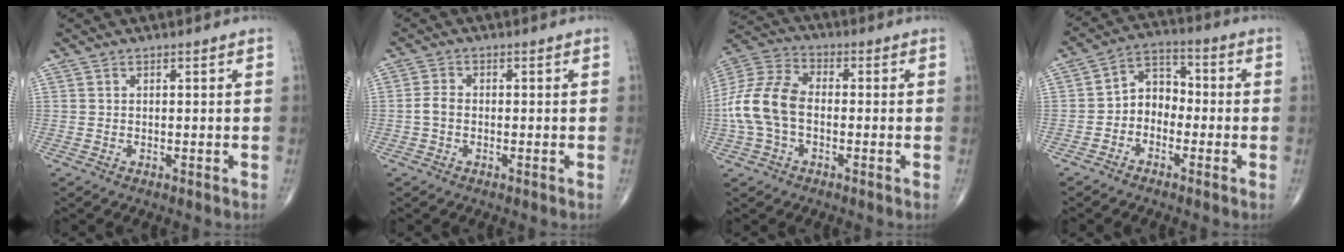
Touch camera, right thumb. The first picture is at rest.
{"total": 2.3, "force": [-0.6, 1.6, 1.6], "torque": [-0.031, 0.007, -0.016]}
{"total": 12.9, "force": [-1.7, 8.3, 9.8], "torque": [-0.210, 0.035, -0.041]}
{"total": 6.6, "force": [-2.1, 5.1, 3.6], "torque": [-0.034, 0.036, -0.055]}